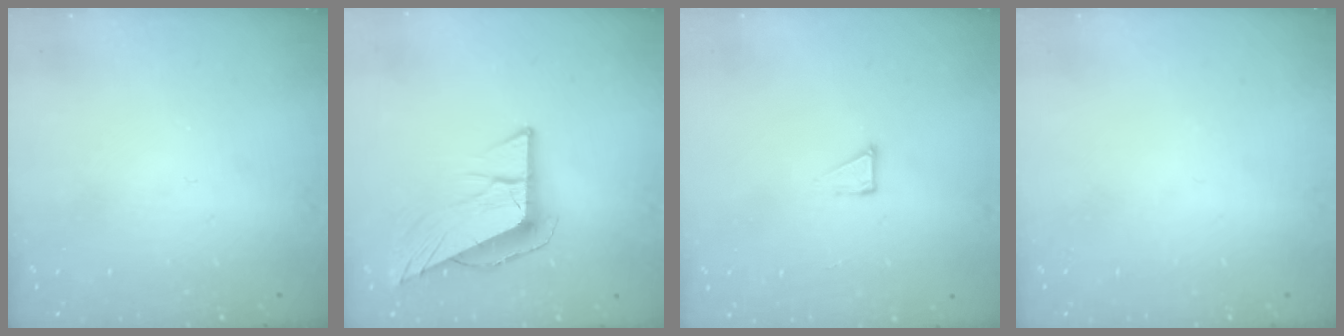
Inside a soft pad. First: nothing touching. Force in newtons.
{"total": 9.3, "press": 9.2, "slide": 1.6}
{"total": 2.1, "press": 2.1, "slide": 0.1}
{"total": 0.0}